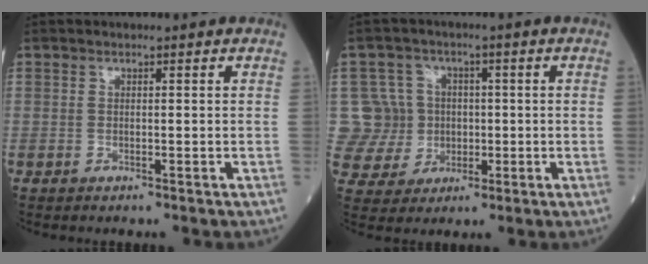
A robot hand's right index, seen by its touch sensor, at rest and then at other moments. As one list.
[{"total": 8.1, "force": [0.3, 8.1, 0.8], "torque": [-0.023, 0.020, 0.017]}]